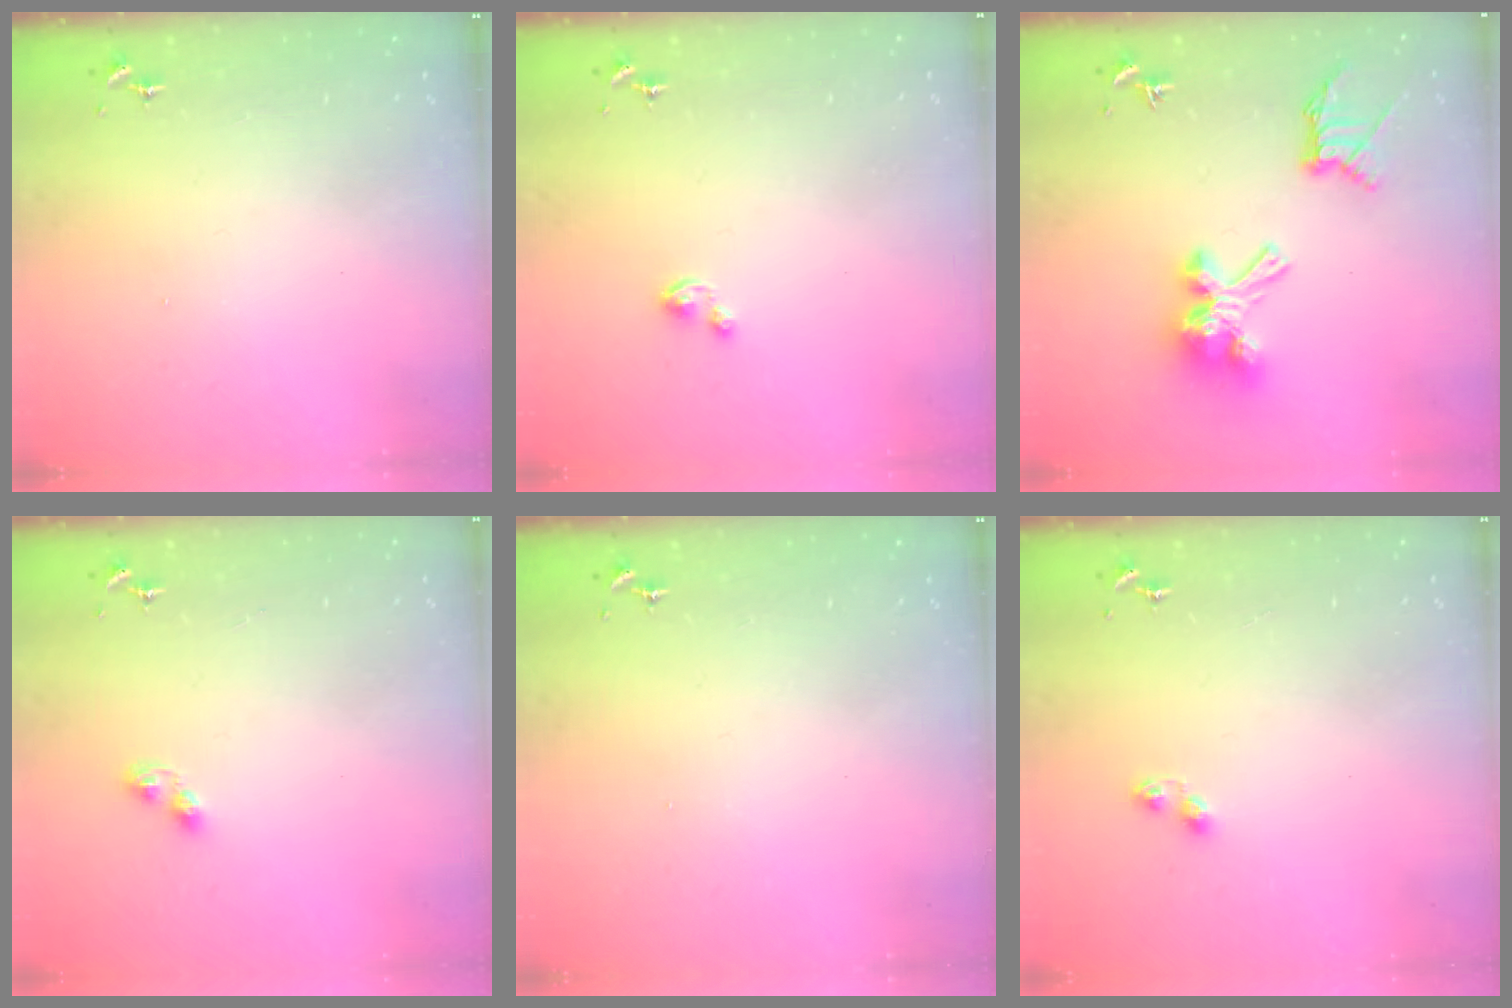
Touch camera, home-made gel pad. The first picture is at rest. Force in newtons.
{"total": 3.5, "press": 3.5, "slide": 0.4}
{"total": 18.2, "press": 18.2, "slide": 1.1}
{"total": 3.7, "press": 3.7, "slide": 0.4}
{"total": 0.0}
{"total": 6.1, "press": 6.0, "slide": 0.7}